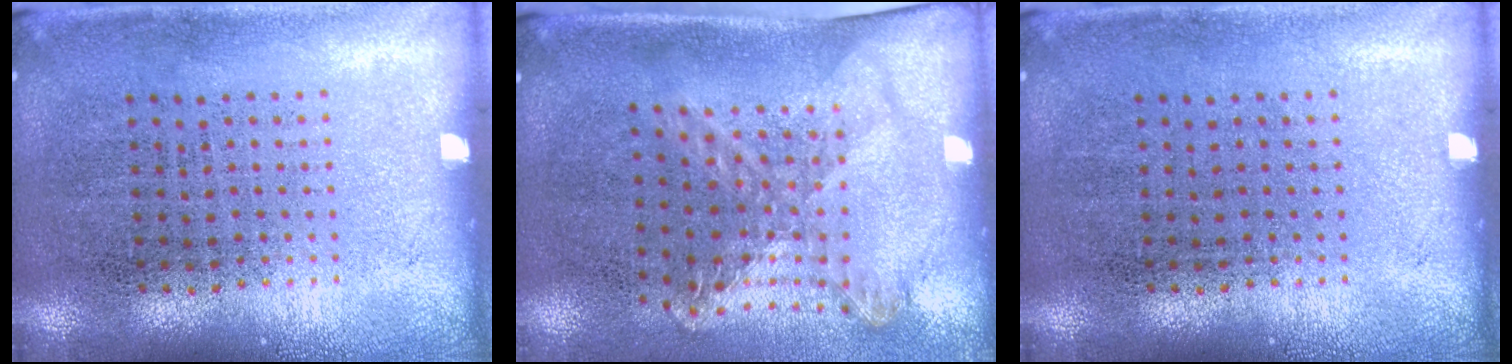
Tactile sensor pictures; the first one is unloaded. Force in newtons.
{"total": 1.8, "press": 1.3, "slide": 1.2}
{"total": 0.0}